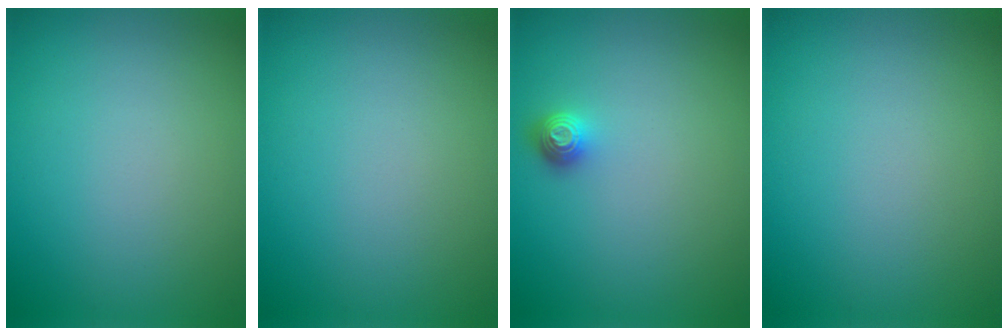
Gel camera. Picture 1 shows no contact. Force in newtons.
{"total": 0.0}
{"total": 1.3, "press": 1.1, "slide": 0.8}
{"total": 0.0}